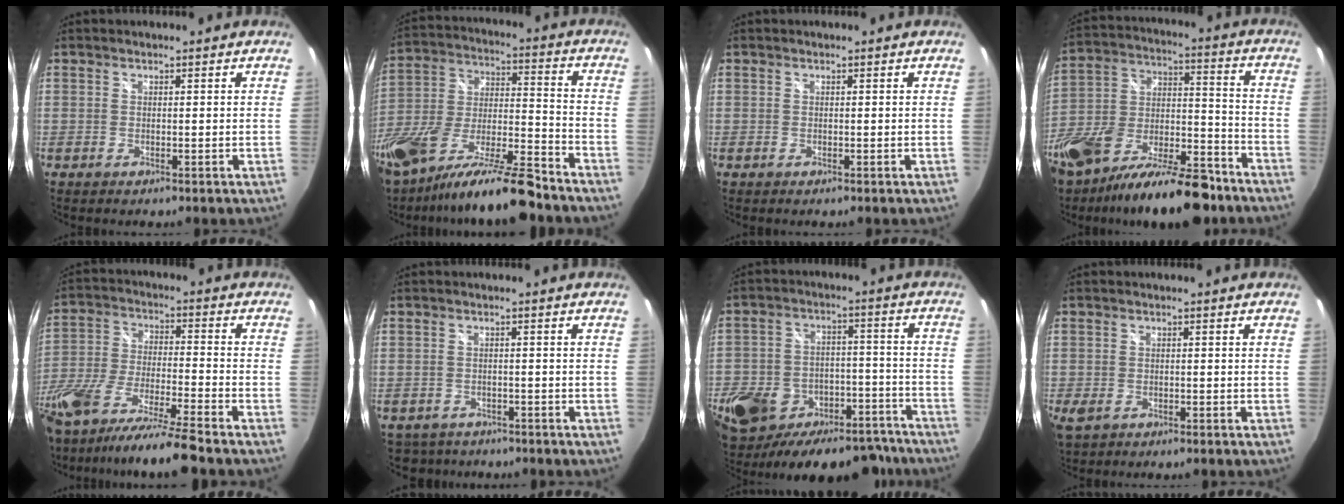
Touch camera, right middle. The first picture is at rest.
{"total": 21.9, "force": [-16.0, 4.7, 14.2], "torque": [-0.278, -0.036, -0.276]}
{"total": 0.0}
{"total": 23.2, "force": [-14.4, 10.1, 15.1], "torque": [-0.287, -0.008, -0.229]}
{"total": 17.5, "force": [-14.3, 0.2, 10.1], "torque": [-0.198, -0.050, -0.256]}
{"total": 5.7, "force": [-4.5, 3.2, 1.0], "torque": [-0.030, -0.003, -0.066]}
{"total": 27.3, "force": [-18.5, 15.0, 13.3], "torque": [-0.280, 0.008, -0.241]}
{"total": 3.5, "force": [-1.8, 2.1, 2.1], "torque": [-0.050, -0.009, -0.029]}